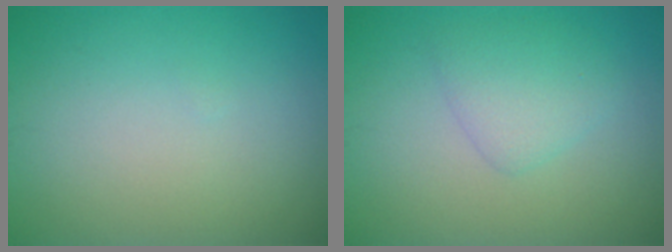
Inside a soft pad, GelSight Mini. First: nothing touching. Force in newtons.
{"total": 2.5, "press": 2.5, "slide": 0.1}